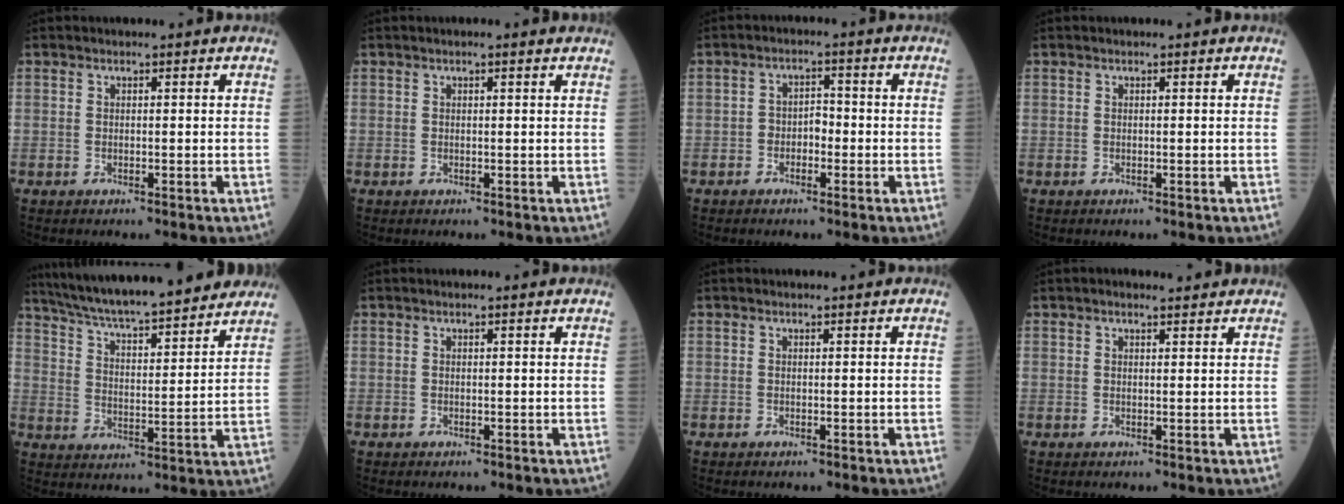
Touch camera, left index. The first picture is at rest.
{"total": 1.6, "force": [1.3, 0.4, 0.9], "torque": [-0.017, 0.015, 0.020]}
{"total": 3.1, "force": [-0.9, 2.0, 2.2], "torque": [-0.038, 0.015, -0.017]}
{"total": 0.0}
{"total": 23.9, "force": [20.9, 3.2, 11.1], "torque": [-0.188, 0.016, 0.307]}
{"total": 0.7, "force": [0.5, 0.2, 0.3], "torque": [-0.009, 0.008, 0.008]}
{"total": 0.0}
{"total": 2.4, "force": [2.0, 0.9, 1.0], "torque": [-0.022, 0.015, 0.031]}